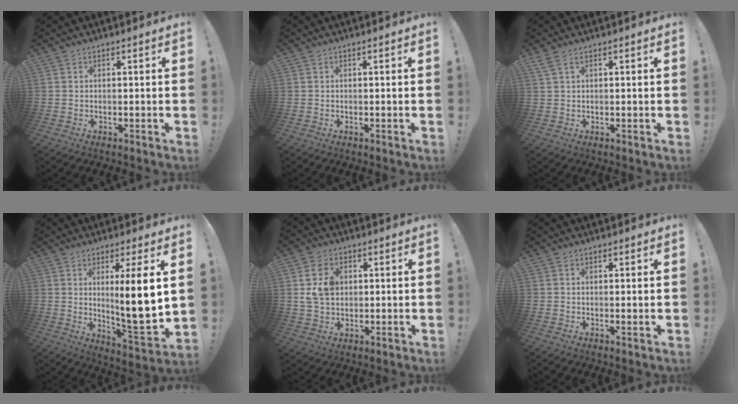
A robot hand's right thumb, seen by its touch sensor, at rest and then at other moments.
{"total": 0.0}
{"total": 2.3, "force": [1.2, 0.7, 1.8], "torque": [-0.045, 0.004, 0.025]}
{"total": 13.5, "force": [2.6, 1.4, 13.2], "torque": [-0.203, -0.028, 0.031]}
{"total": 9.4, "force": [2.2, 7.1, 5.8], "torque": [-0.105, -0.003, 0.039]}
{"total": 0.7, "force": [0.3, -0.1, 0.7], "torque": [-0.005, -0.003, 0.003]}